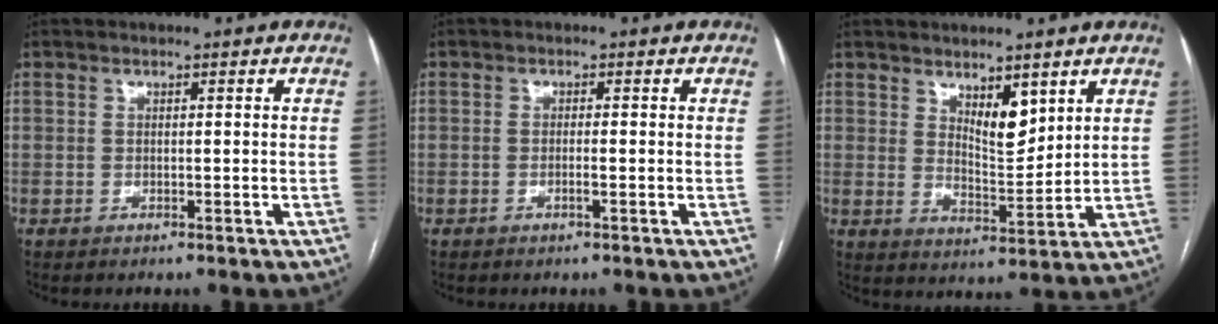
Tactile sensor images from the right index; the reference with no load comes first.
{"total": 1.2, "force": [-0.5, 0.0, 1.1], "torque": [-0.021, 0.000, -0.008]}
{"total": 5.8, "force": [3.4, 2.0, 4.2], "torque": [-0.074, -0.014, 0.066]}